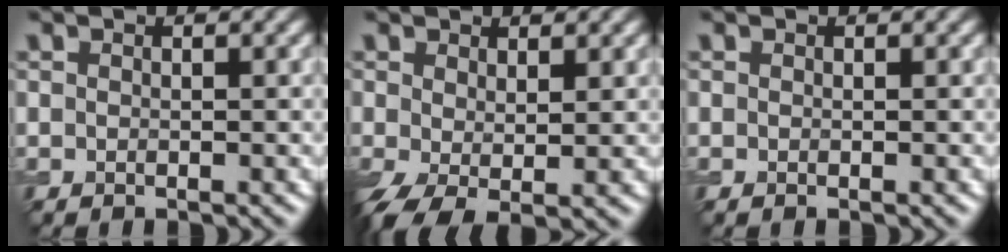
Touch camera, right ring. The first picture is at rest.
{"total": 3.9, "force": [-0.4, 2.0, 3.4], "torque": [-0.075, -0.008, -0.006]}
{"total": 0.0}